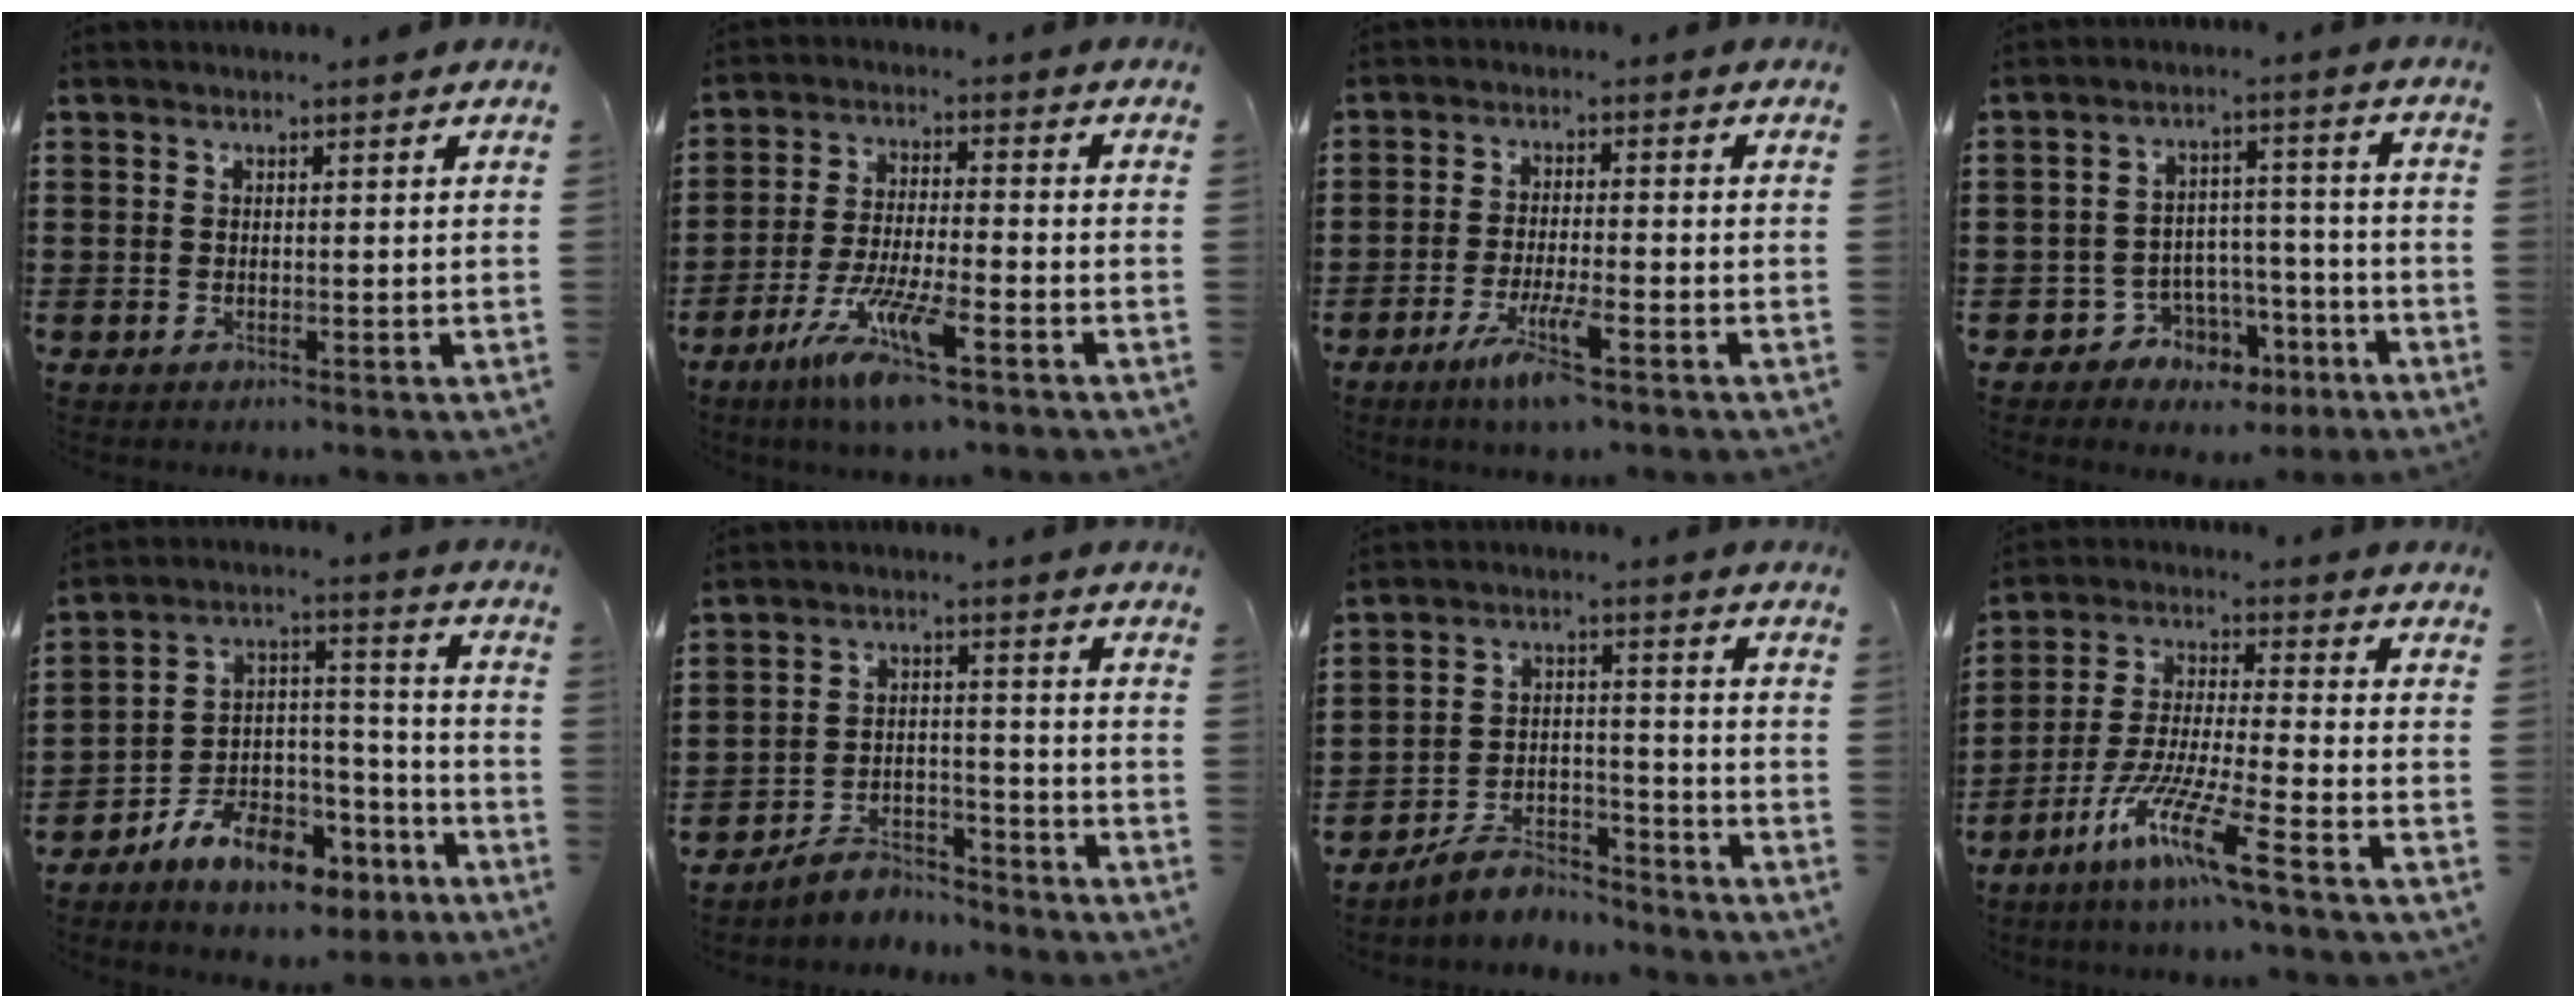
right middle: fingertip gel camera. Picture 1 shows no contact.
{"total": 9.5, "force": [-6.4, 1.0, 7.0], "torque": [-0.141, -0.010, -0.121]}
{"total": 5.9, "force": [-3.6, 0.4, 4.6], "torque": [-0.092, -0.013, -0.065]}
{"total": 4.9, "force": [-3.6, 3.3, 0.6], "torque": [-0.025, 0.013, -0.065]}
{"total": 9.6, "force": [-7.7, 4.3, 3.9], "torque": [-0.072, 0.030, -0.139]}
{"total": 5.3, "force": [-5.2, 0.9, 0.5], "torque": [-0.010, 0.009, -0.104]}
{"total": 6.8, "force": [-6.4, 1.6, 1.8], "torque": [-0.038, 0.009, -0.124]}
{"total": 10.5, "force": [-7.4, 0.3, 7.5], "torque": [-0.160, -0.012, -0.145]}